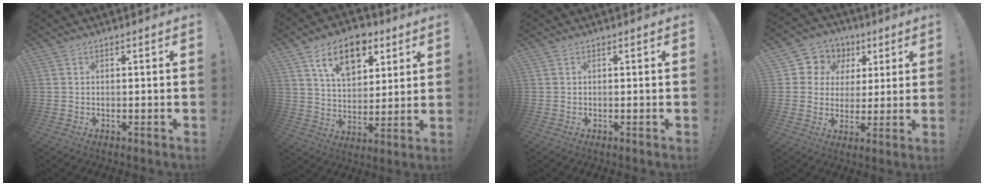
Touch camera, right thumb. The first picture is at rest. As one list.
[{"total": 14.7, "force": [8.0, 8.9, 8.4], "torque": [-0.133, -0.026, 0.144]}, {"total": 0.0}, {"total": 7.8, "force": [2.2, 7.3, 1.5], "torque": [-0.027, -0.015, 0.049]}]